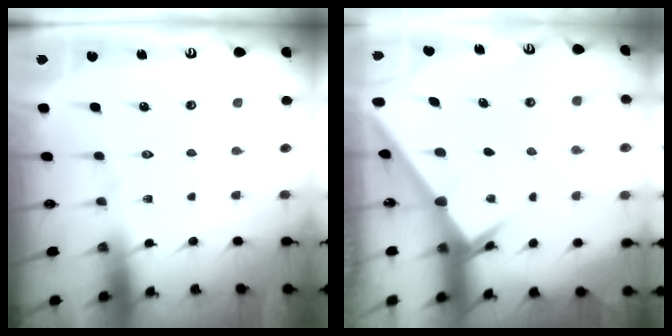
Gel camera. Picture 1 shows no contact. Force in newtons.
{"total": 2.4, "press": 2.4, "slide": 0.3}